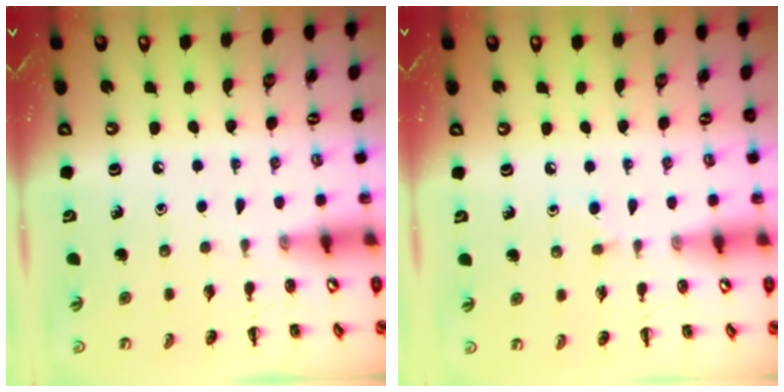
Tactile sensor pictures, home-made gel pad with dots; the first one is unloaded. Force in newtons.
{"total": 1.7, "press": 1.5, "slide": 0.9}